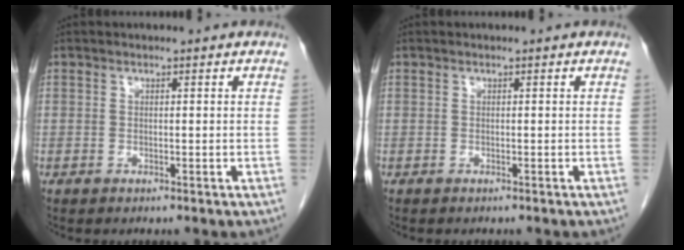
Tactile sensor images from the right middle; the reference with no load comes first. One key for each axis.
{"total": 1.8, "fx": -1.6, "fy": 0.5, "fz": 0.7, "tx": -0.016, "ty": -0.004, "tz": -0.017}